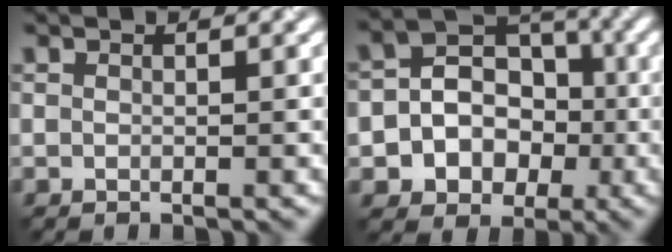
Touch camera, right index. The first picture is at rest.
{"total": 6.7, "force": [-1.1, 5.9, 3.1], "torque": [-0.030, 0.011, -0.038]}